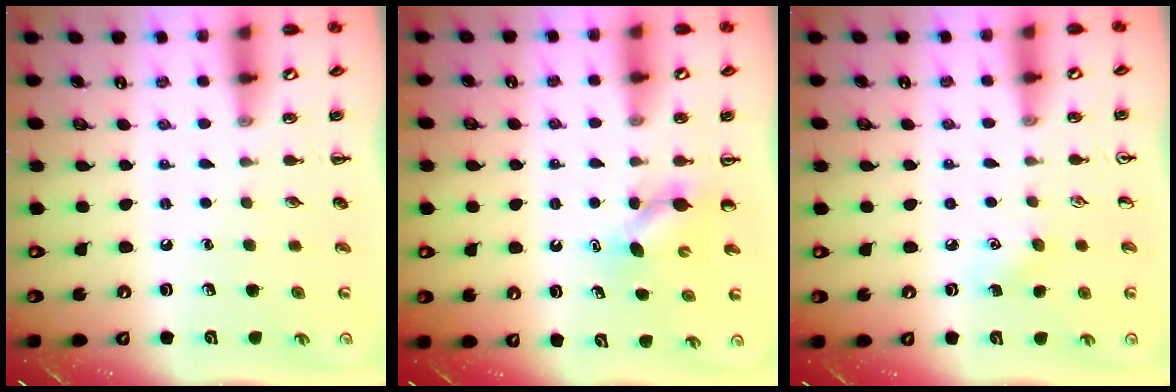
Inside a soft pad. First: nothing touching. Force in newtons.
{"total": 4.2, "press": 4.2, "slide": 0.3}
{"total": 5.0, "press": 4.9, "slide": 1.2}